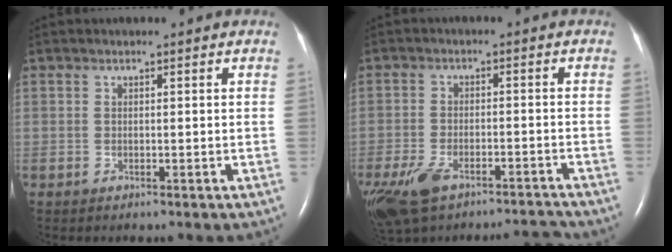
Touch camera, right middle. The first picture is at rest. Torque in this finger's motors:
{"motor_torque": [0.07, -0.35, 0.15, 0.06]}